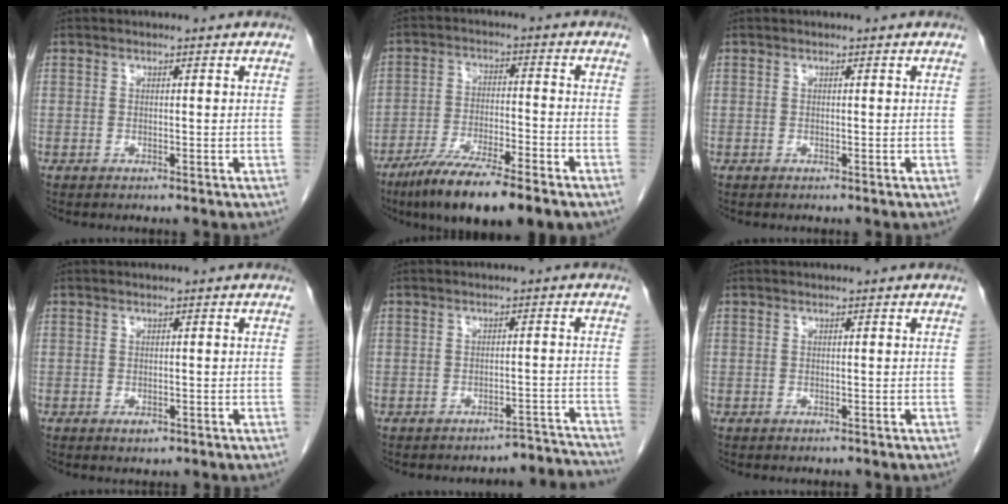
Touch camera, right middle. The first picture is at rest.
{"total": 12.8, "force": [-9.1, 1.6, 8.9], "torque": [-0.153, -0.030, -0.154]}
{"total": 0.0}
{"total": 1.2, "force": [-0.6, 0.6, 0.8], "torque": [-0.012, 0.000, -0.004]}
{"total": 5.3, "force": [-5.1, 0.0, -1.4], "torque": [0.040, 0.026, -0.056]}
{"total": 0.0}